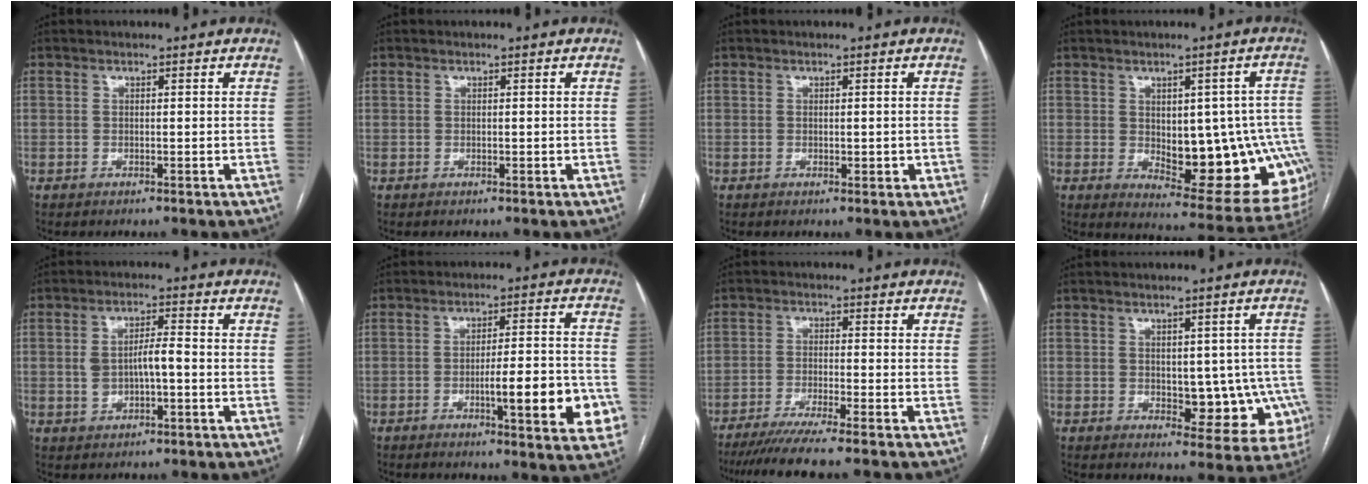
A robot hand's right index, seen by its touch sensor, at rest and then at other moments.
{"total": 0.0}
{"total": 1.1, "force": [-0.2, 0.7, 0.8], "torque": [-0.009, 0.001, 0.002]}
{"total": 17.6, "force": [-2.4, 7.5, 15.7], "torque": [-0.134, 0.018, -0.005]}
{"total": 4.2, "force": [-0.3, 0.8, 4.1], "torque": [-0.080, 0.008, -0.001]}
{"total": 12.4, "force": [-4.0, 2.0, 11.5], "torque": [-0.145, 0.005, -0.052]}
{"total": 10.0, "force": [-8.4, -1.0, 5.4], "torque": [-0.068, -0.029, -0.132]}
{"total": 8.7, "force": [-1.2, 4.8, 7.1], "torque": [-0.062, 0.012, -0.002]}